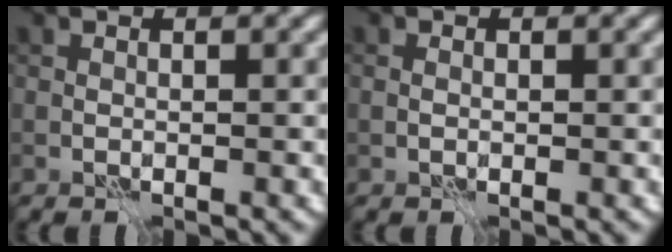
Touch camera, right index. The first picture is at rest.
{"total": 0.7, "force": [0.0, 0.5, 0.4], "torque": [-0.008, 0.001, 0.001]}